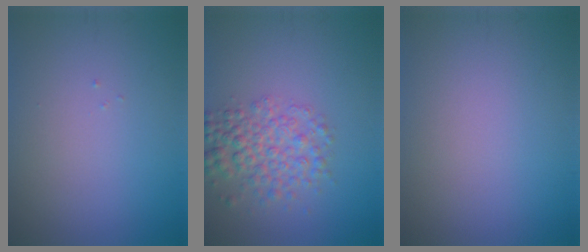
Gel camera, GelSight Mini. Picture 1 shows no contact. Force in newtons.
{"total": 4.2, "press": 4.2, "slide": 0.1}
{"total": 0.0}